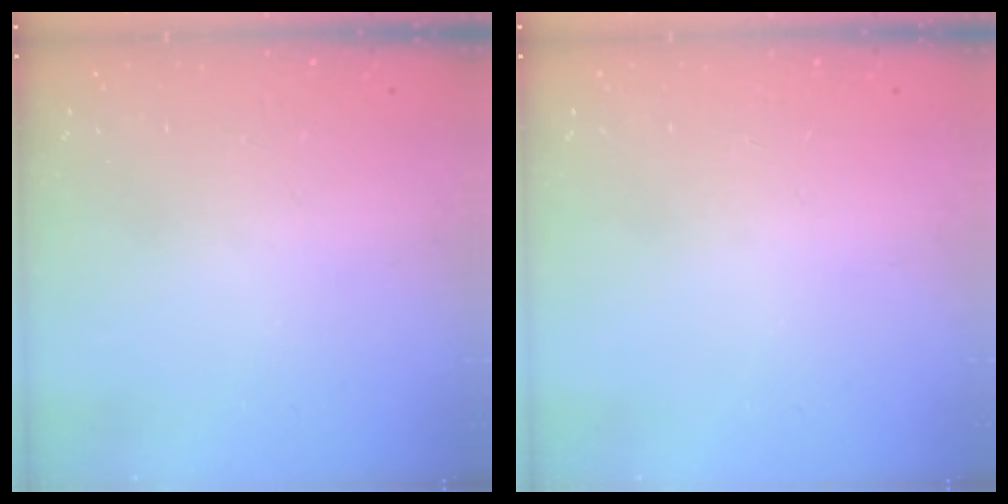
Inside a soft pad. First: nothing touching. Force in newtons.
{"total": 0.0}